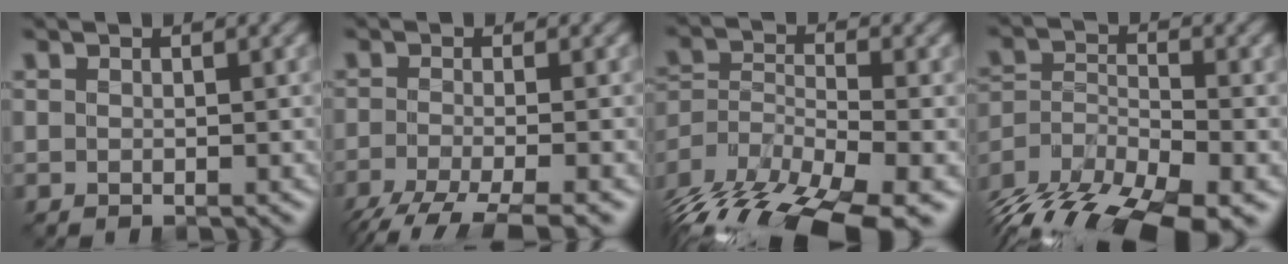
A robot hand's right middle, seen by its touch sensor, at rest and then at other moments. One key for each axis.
{"total": 5.7, "fx": -4.0, "fy": 1.3, "fz": 3.9, "tx": -0.062, "ty": -0.013, "tz": -0.078}
{"total": 14.8, "fx": -10.8, "fy": 5.4, "fz": 8.6, "tx": -0.171, "ty": -0.019, "tz": -0.164}
{"total": 13.5, "fx": -10.4, "fy": 5.1, "fz": 7.1, "tx": -0.133, "ty": -0.020, "tz": -0.164}